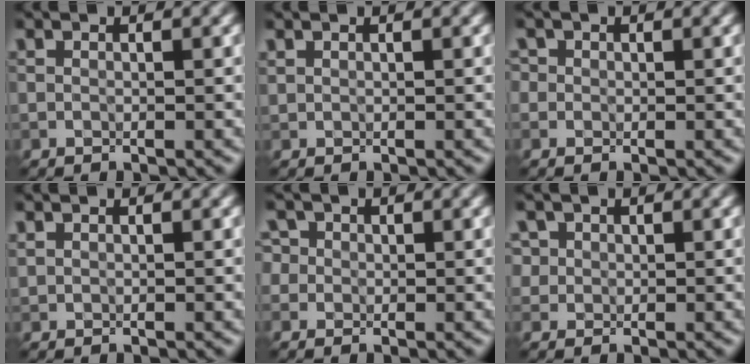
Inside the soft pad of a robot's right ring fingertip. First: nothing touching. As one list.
[{"total": 0.0}, {"total": 0.7, "force": [0.2, 0.7, -0.1], "torque": [0.002, 0.002, -0.005]}, {"total": 0.0}, {"total": 1.7, "force": [0.5, 1.6, 0.4], "torque": [0.007, 0.010, -0.017]}, {"total": 2.3, "force": [1.0, 2.0, 0.4], "torque": [0.007, 0.013, -0.010]}]